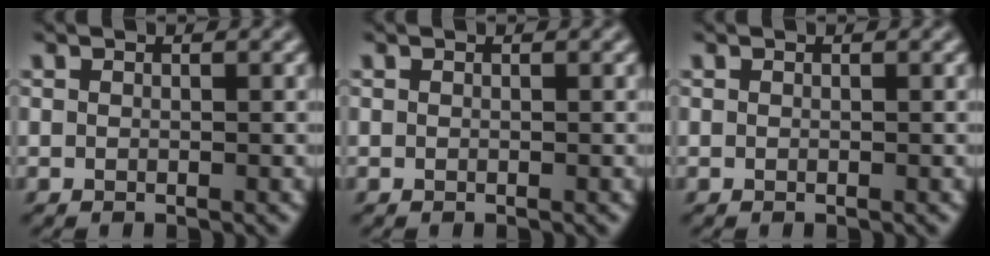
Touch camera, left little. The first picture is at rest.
{"total": 0.0}
{"total": 0.0}